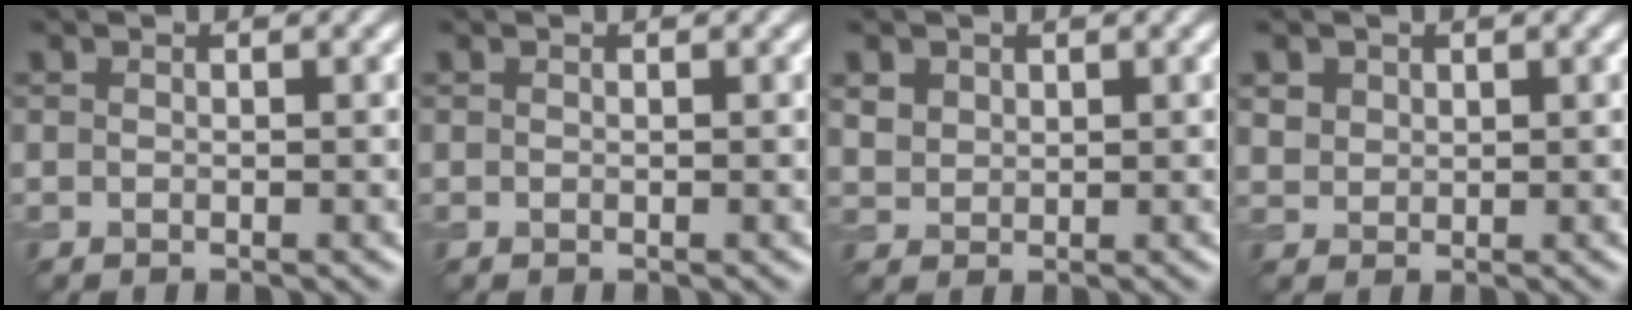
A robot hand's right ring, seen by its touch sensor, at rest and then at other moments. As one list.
[{"total": 0.0}, {"total": 2.0, "force": [1.1, 1.5, 0.6], "torque": [-0.018, -0.007, 0.030]}, {"total": 1.9, "force": [1.0, 1.4, 0.5], "torque": [-0.015, -0.006, 0.030]}]